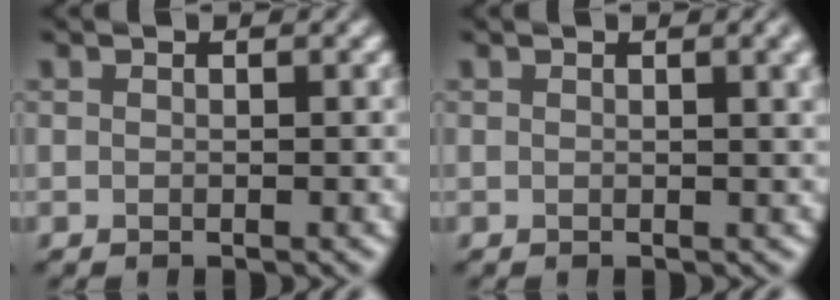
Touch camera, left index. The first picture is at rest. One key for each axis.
{"total": 2.8, "fx": 1.0, "fy": 1.0, "fz": 2.4, "tx": -0.018, "ty": 0.007, "tz": 0.012}